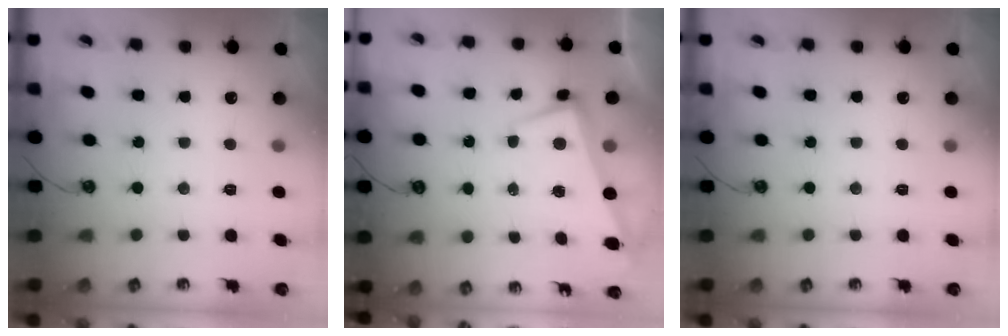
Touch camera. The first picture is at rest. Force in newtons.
{"total": 2.2, "press": 1.4, "slide": 1.7}
{"total": 0.0}